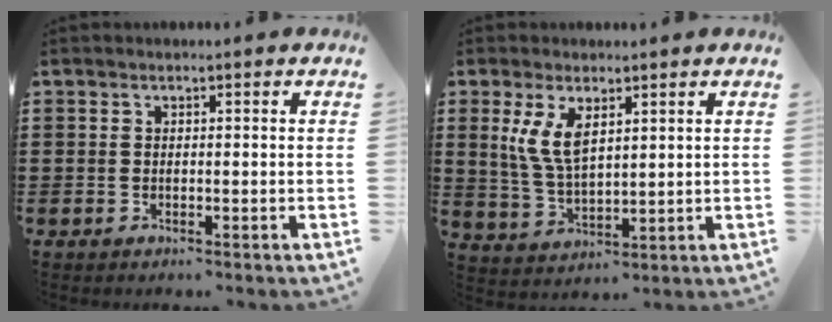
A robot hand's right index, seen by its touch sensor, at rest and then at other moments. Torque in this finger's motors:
{"motor_torque": [0.30, 1.49, 0.27, 0.12]}